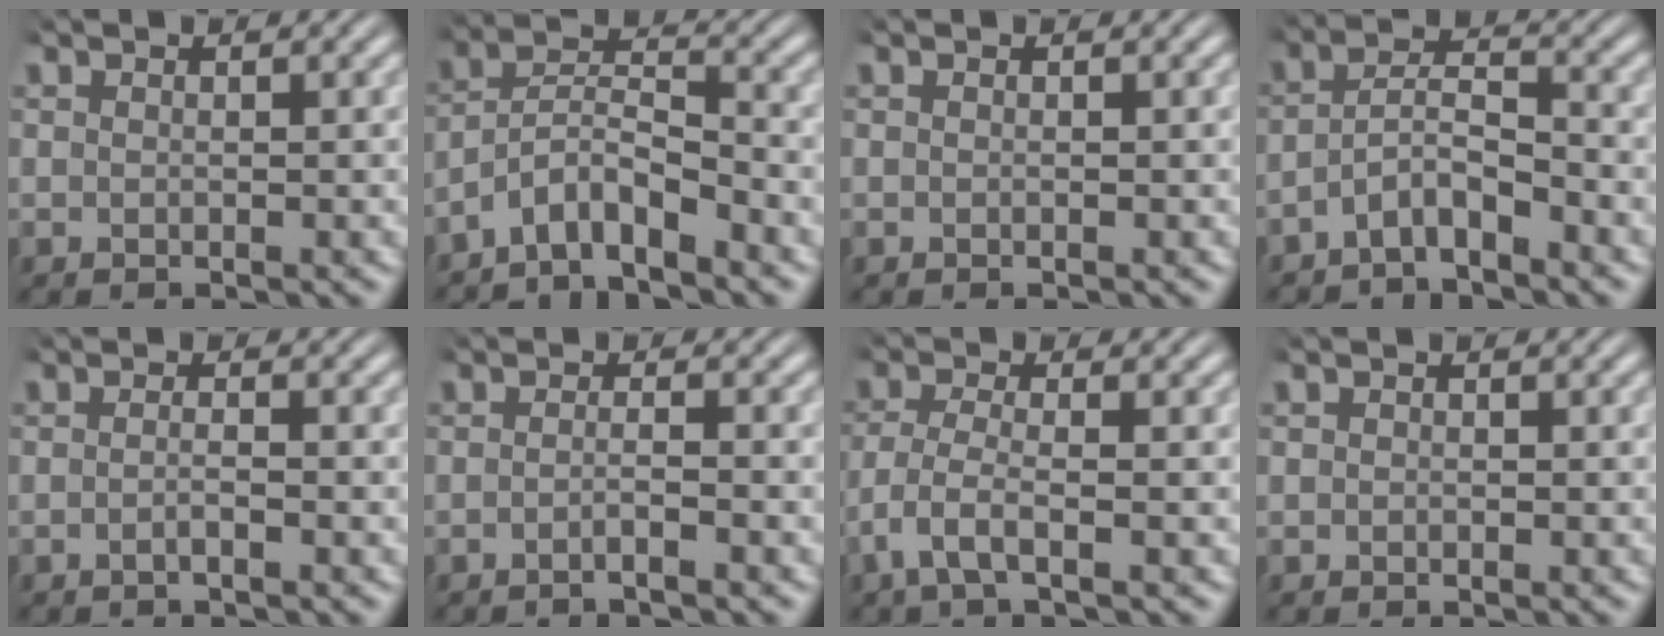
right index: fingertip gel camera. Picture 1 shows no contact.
{"total": 6.8, "force": [-3.9, 4.7, 3.0], "torque": [-0.076, -0.028, -0.068]}
{"total": 0.0}
{"total": 4.2, "force": [-2.8, 2.3, 2.2], "torque": [-0.045, -0.014, -0.047]}
{"total": 1.3, "force": [-1.0, 0.0, 0.9], "torque": [-0.020, -0.003, -0.021]}
{"total": 1.7, "force": [-1.4, -0.3, 1.0], "torque": [-0.019, -0.004, -0.027]}
{"total": 3.1, "force": [-1.6, 1.0, 2.5], "torque": [-0.067, -0.021, -0.018]}
{"total": 0.0}